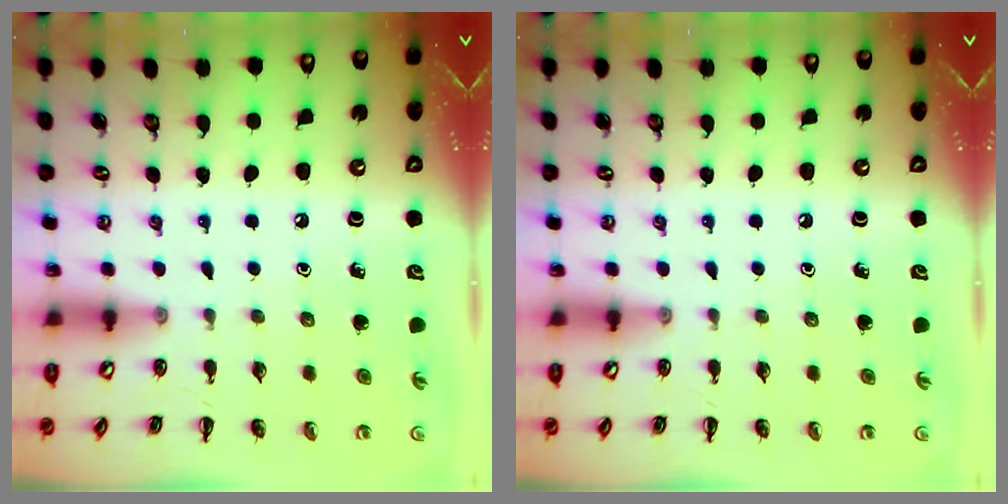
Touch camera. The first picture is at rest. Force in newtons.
{"total": 0.0}